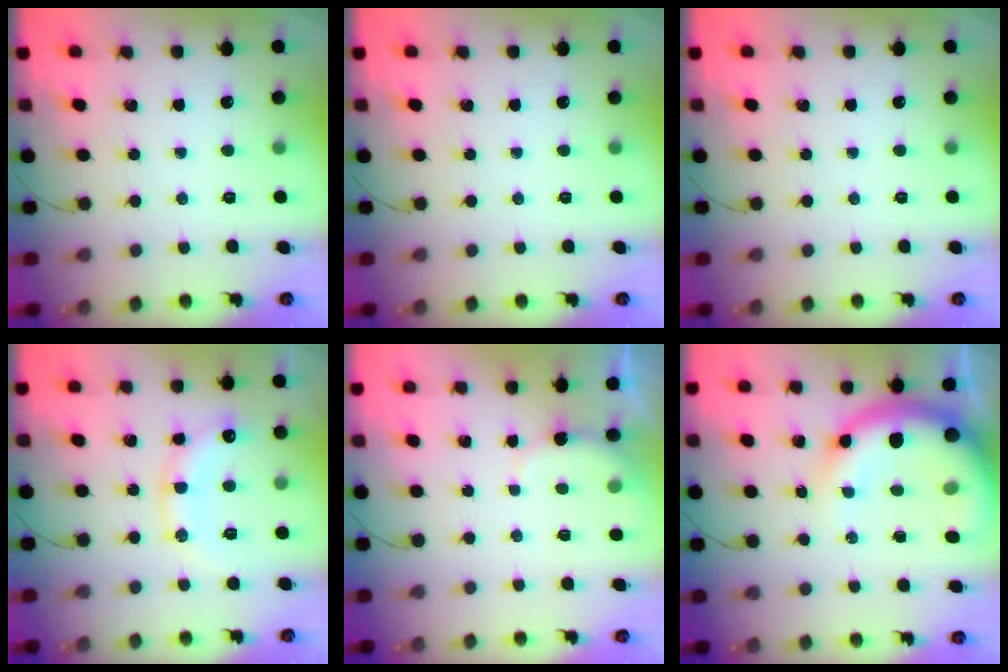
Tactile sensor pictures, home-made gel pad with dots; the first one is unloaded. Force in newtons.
{"total": 0.0}
{"total": 0.0}
{"total": 13.5, "press": 13.5, "slide": 0.7}
{"total": 2.3, "press": 2.2, "slide": 0.6}
{"total": 16.5, "press": 16.1, "slide": 3.8}